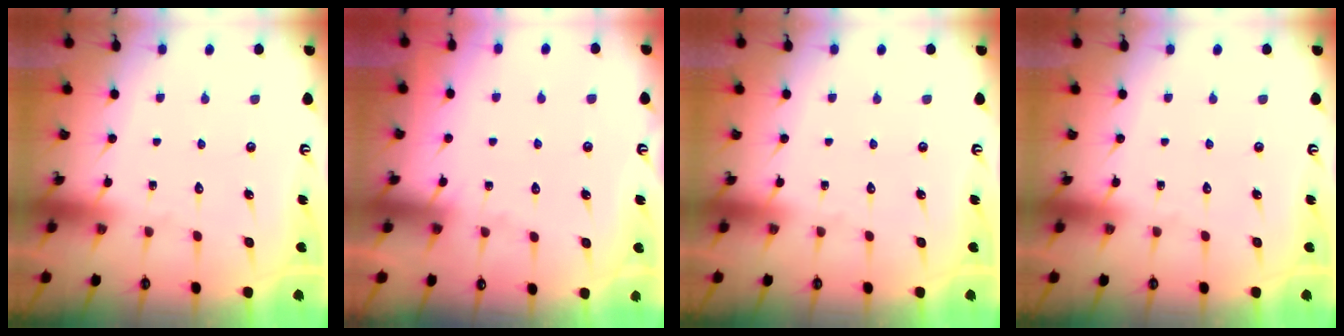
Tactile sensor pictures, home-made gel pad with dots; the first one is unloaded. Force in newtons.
{"total": 4.3, "press": 4.3, "slide": 0.6}
{"total": 0.0}
{"total": 0.0}